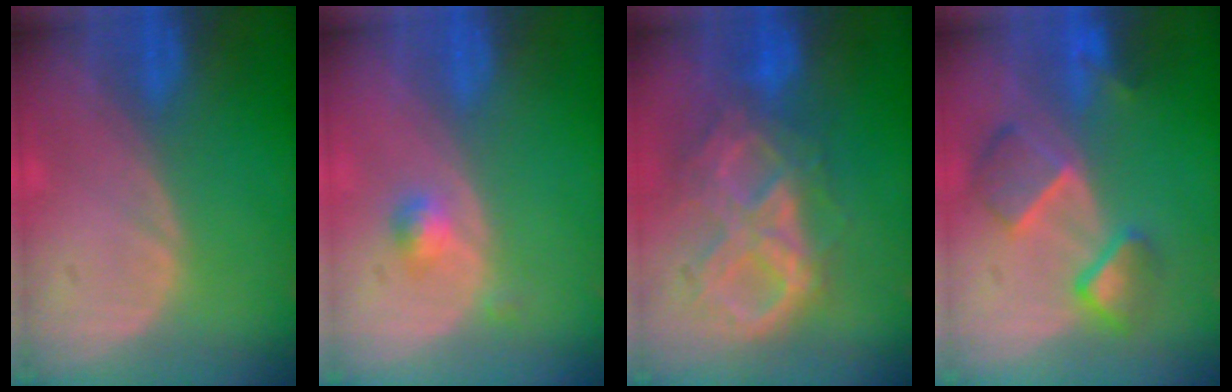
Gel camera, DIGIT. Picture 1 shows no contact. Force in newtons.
{"total": 2.2, "press": 2.0, "slide": 1.0}
{"total": 10.4, "press": 8.9, "slide": 5.5}
{"total": 7.6, "press": 6.8, "slide": 3.5}